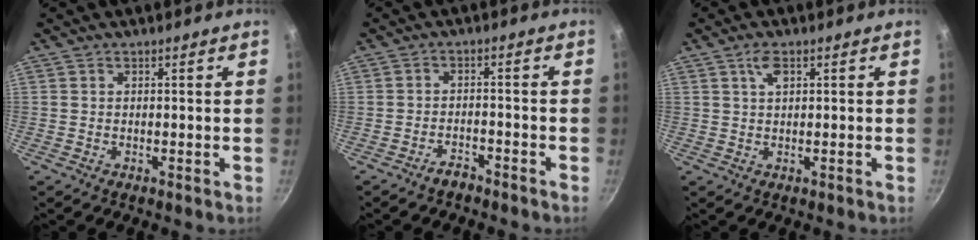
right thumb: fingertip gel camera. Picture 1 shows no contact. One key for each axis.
{"total": 2.7, "fx": -2.4, "fy": 0.7, "fz": 0.9, "tx": -0.011, "ty": 0.027, "tz": -0.037}
{"total": 2.5, "fx": 1.0, "fy": 1.0, "fz": 2.1, "tx": -0.036, "ty": -0.002, "tz": 0.020}